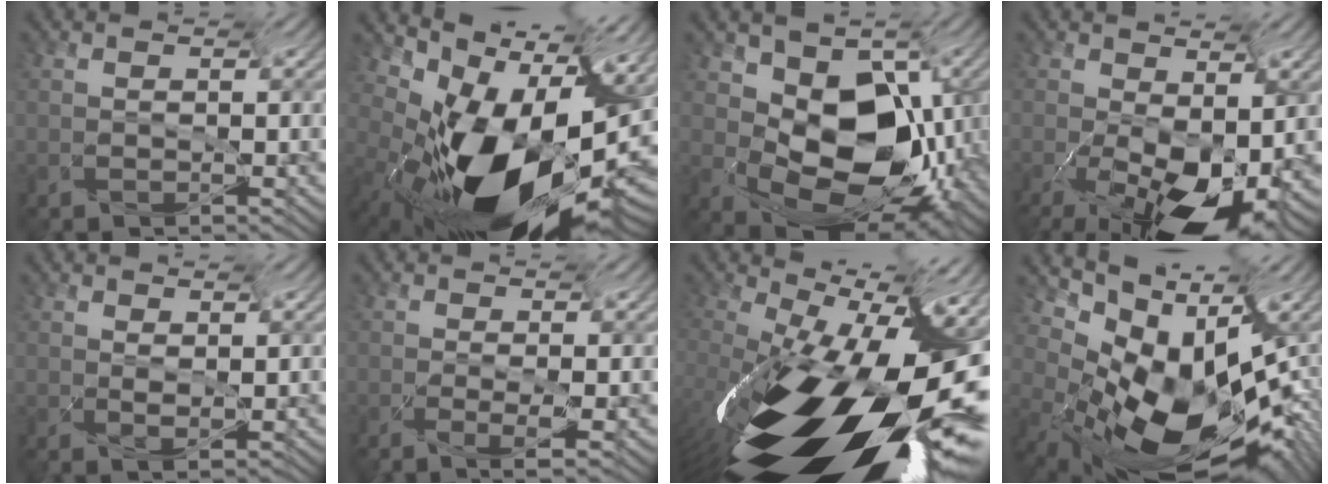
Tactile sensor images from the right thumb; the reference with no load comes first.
{"total": 16.4, "force": [-6.6, 8.2, 12.5], "torque": [-0.213, -0.028, -0.088]}
{"total": 11.6, "force": [-3.8, 7.8, 7.7], "torque": [-0.120, -0.016, -0.044]}
{"total": 11.9, "force": [-5.3, 5.6, 9.1], "torque": [-0.152, 0.004, -0.068]}
{"total": 1.7, "force": [0.6, 0.7, 1.4], "torque": [-0.035, 0.001, 0.006]}
{"total": 2.6, "force": [-1.9, 0.2, 1.7], "torque": [-0.043, 0.007, -0.034]}
{"total": 18.6, "force": [-10.9, 6.3, 13.7], "torque": [-0.233, -0.035, -0.170]}
{"total": 13.7, "force": [-3.7, 7.9, 10.5], "torque": [-0.150, 0.009, -0.030]}